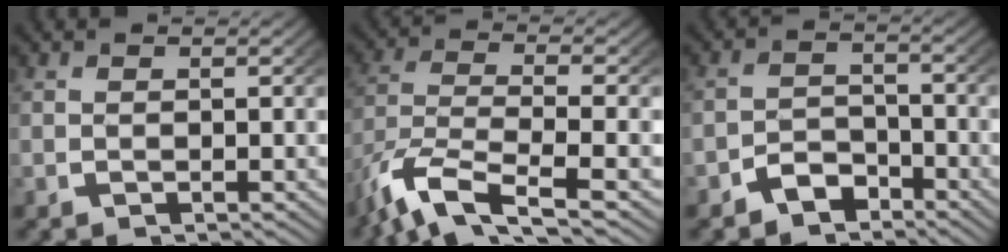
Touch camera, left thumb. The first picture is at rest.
{"total": 8.3, "force": [-3.1, 4.4, 6.2], "torque": [-0.156, -0.031, -0.038]}
{"total": 3.5, "force": [-2.8, 2.1, 0.8], "torque": [-0.004, -0.010, -0.048]}